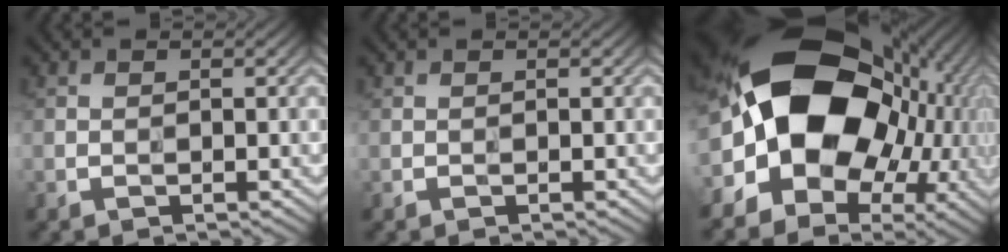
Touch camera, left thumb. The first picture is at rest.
{"total": 0.0}
{"total": 22.3, "force": [0.9, 16.7, 14.6], "torque": [-0.273, -0.032, 0.016]}